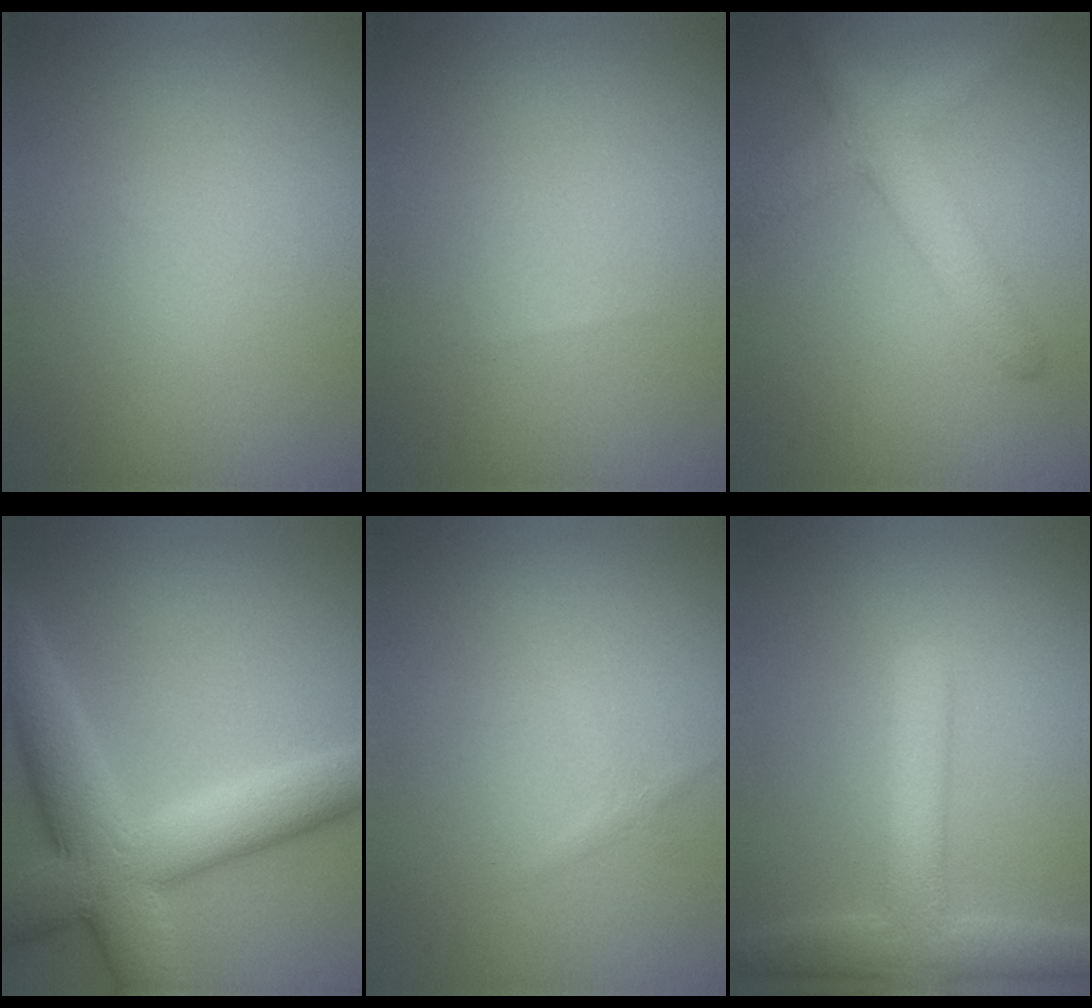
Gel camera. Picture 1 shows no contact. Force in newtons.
{"total": 0.0}
{"total": 4.5, "press": 4.5, "slide": 0.2}
{"total": 9.2, "press": 9.2, "slide": 0.4}
{"total": 0.8, "press": 0.8, "slide": 0.0}
{"total": 5.1, "press": 5.0, "slide": 0.5}